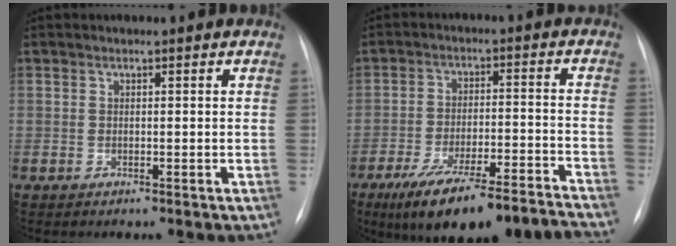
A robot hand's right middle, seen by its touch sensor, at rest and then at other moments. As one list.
[{"total": 17.6, "force": [-14.5, 1.8, 9.8], "torque": [-0.131, 0.002, -0.224]}]